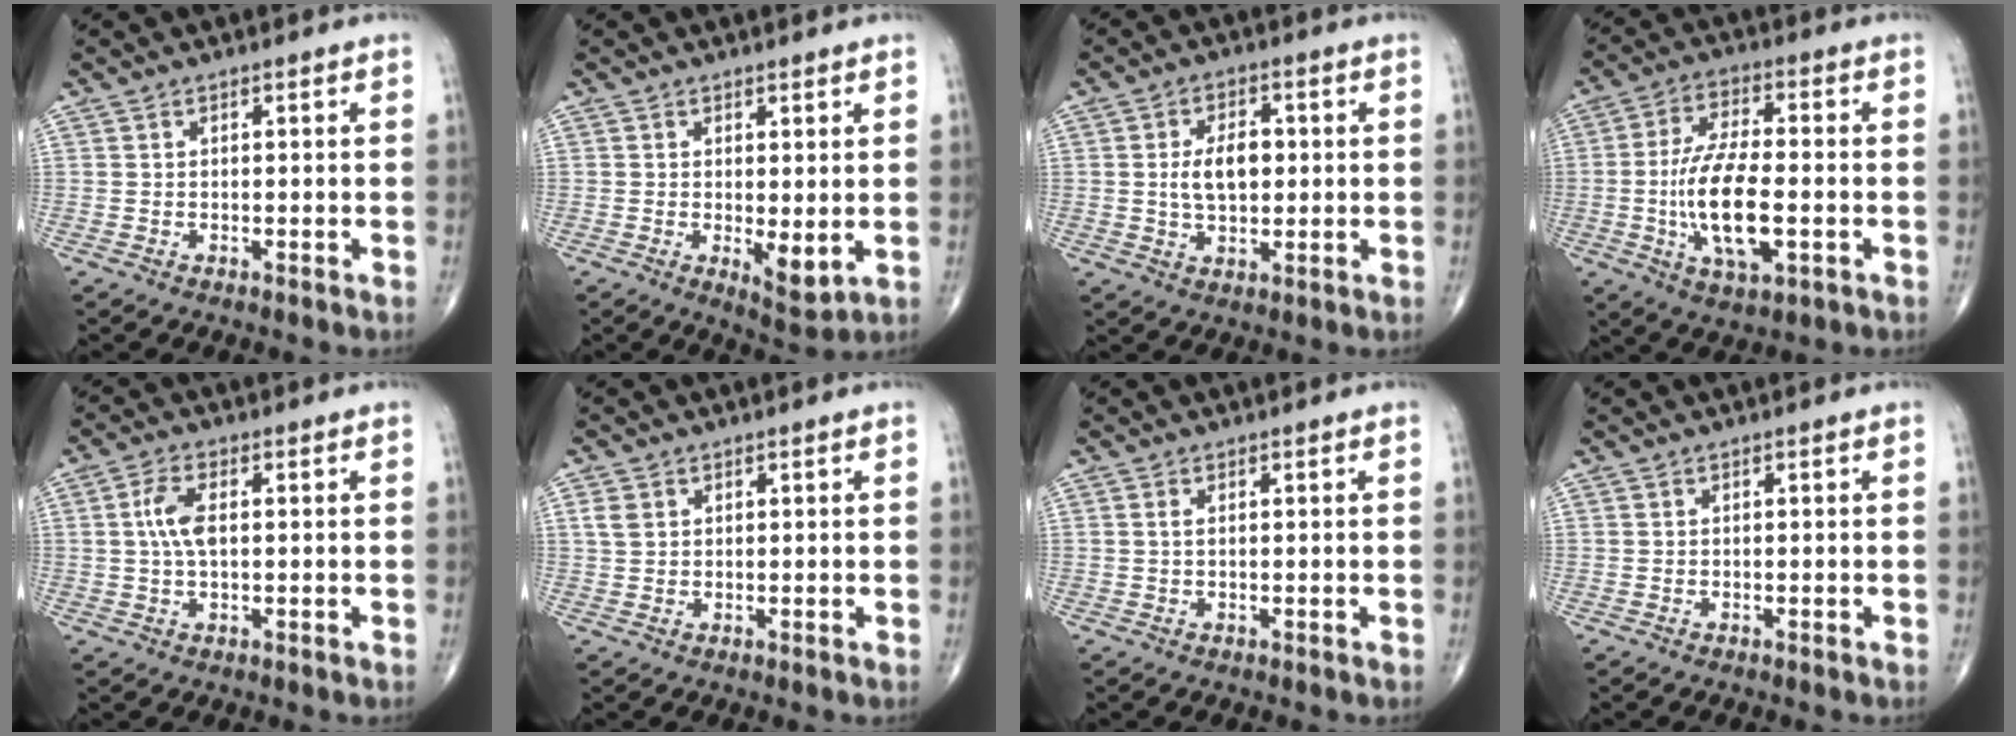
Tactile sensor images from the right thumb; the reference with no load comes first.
{"total": 5.0, "force": [-0.5, 1.9, 4.6], "torque": [-0.063, -0.017, -0.001]}
{"total": 7.5, "force": [0.5, 4.5, 6.0], "torque": [-0.090, 0.004, 0.008]}
{"total": 14.3, "force": [-2.7, 5.7, 12.9], "torque": [-0.240, 0.007, -0.047]}
{"total": 5.3, "force": [0.6, 2.5, 4.6], "torque": [-0.103, 0.006, 0.010]}
{"total": 2.6, "force": [1.0, 1.9, 1.4], "torque": [-0.026, 0.002, 0.023]}
{"total": 0.7, "force": [0.2, 0.3, 0.6], "torque": [-0.018, 0.002, 0.004]}
{"total": 0.0}